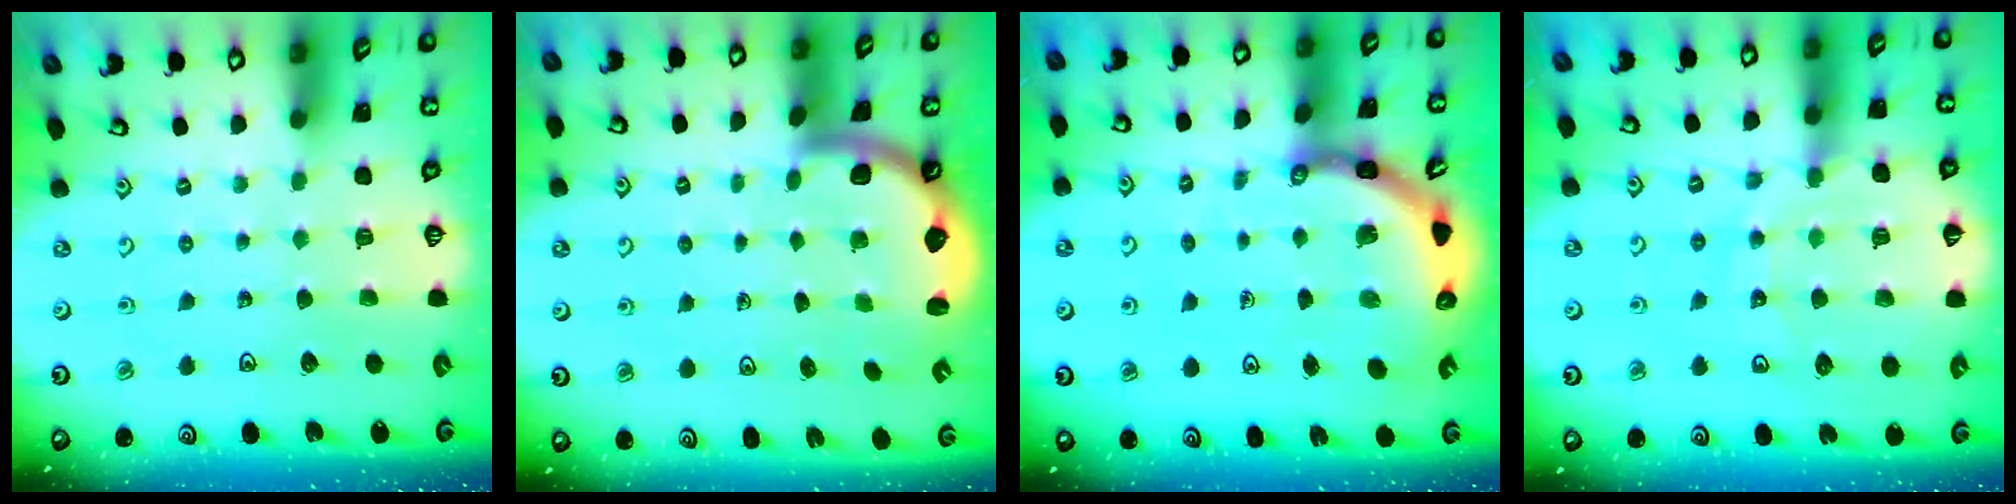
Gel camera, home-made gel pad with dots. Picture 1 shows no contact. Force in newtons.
{"total": 2.2, "press": 2.2, "slide": 0.3}
{"total": 6.8, "press": 6.8, "slide": 0.7}
{"total": 12.6, "press": 12.6, "slide": 1.4}